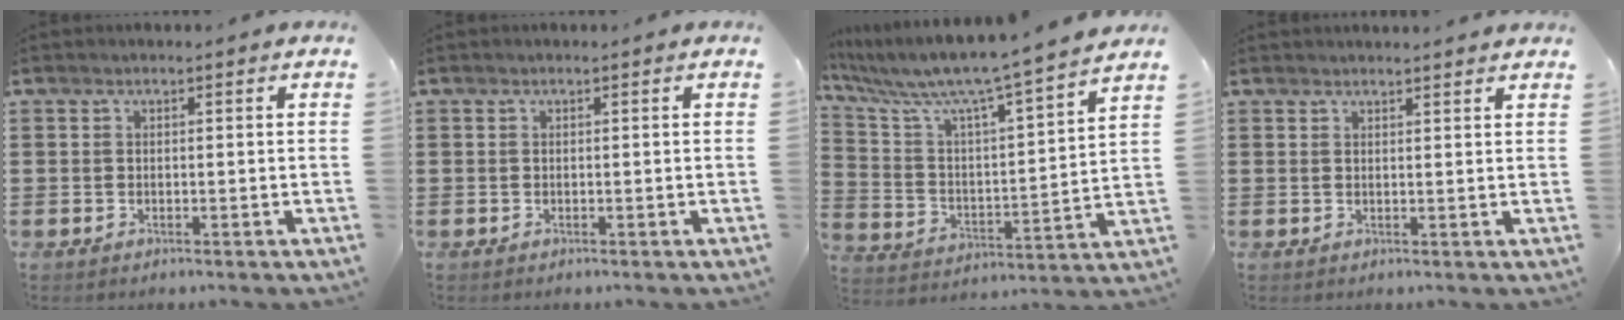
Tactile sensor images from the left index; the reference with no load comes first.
{"total": 0.0}
{"total": 8.1, "force": [7.2, -0.2, 3.9], "torque": [-0.108, -0.061, 0.111]}
{"total": 1.6, "force": [1.6, -0.1, 0.2], "torque": [-0.006, 0.001, 0.031]}